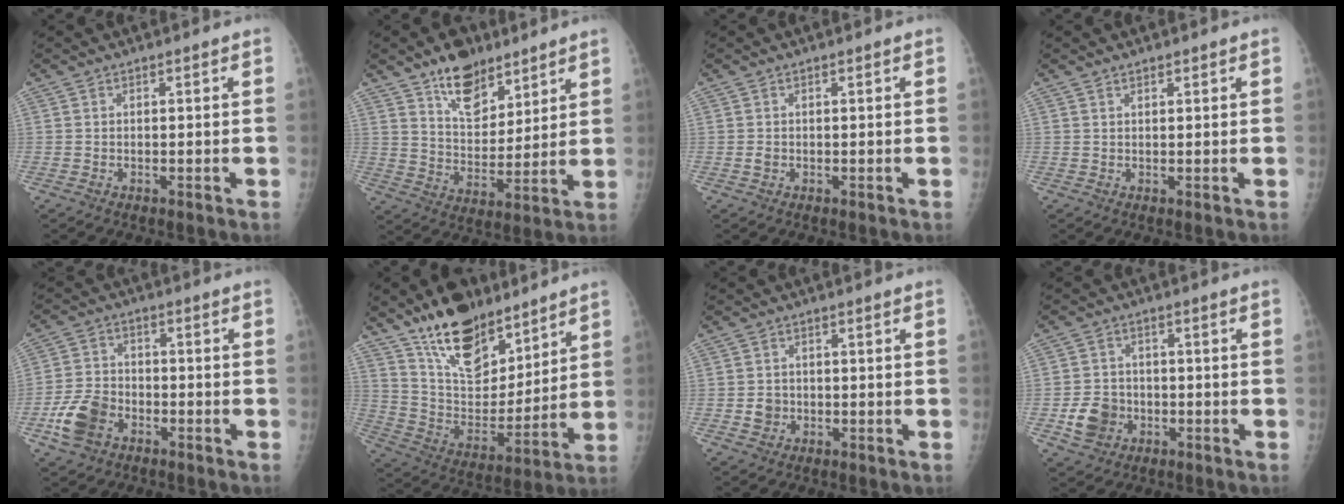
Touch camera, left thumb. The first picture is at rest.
{"total": 12.6, "force": [8.7, 6.7, 6.3], "torque": [-0.067, -0.058, 0.152]}
{"total": 0.8, "force": [-0.1, 0.7, 0.5], "torque": [-0.005, 0.001, 0.000]}
{"total": 0.9, "force": [0.7, 0.4, 0.2], "torque": [0.000, -0.004, 0.011]}
{"total": 8.7, "force": [-3.9, 6.1, 4.8], "torque": [-0.092, 0.017, -0.073]}
{"total": 20.1, "force": [14.2, 9.6, 10.6], "torque": [-0.127, -0.077, 0.251]}
{"total": 2.7, "force": [-0.6, 2.4, 0.9], "torque": [-0.003, 0.006, -0.007]}
{"total": 6.8, "force": [-2.1, 5.8, 2.9], "torque": [-0.035, 0.013, -0.035]}